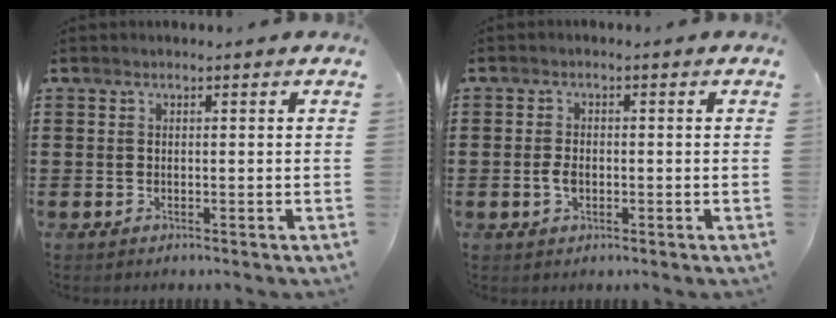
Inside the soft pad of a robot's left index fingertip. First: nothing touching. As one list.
[{"total": 2.4, "force": [-0.4, 1.4, 1.9], "torque": [-0.051, -0.002, -0.012]}]